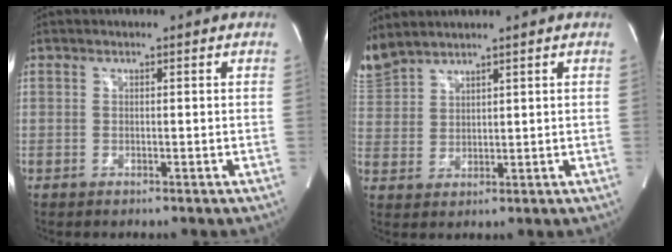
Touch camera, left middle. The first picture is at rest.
{"total": 6.4, "force": [6.1, 1.0, 1.3], "torque": [-0.051, 0.015, 0.140]}